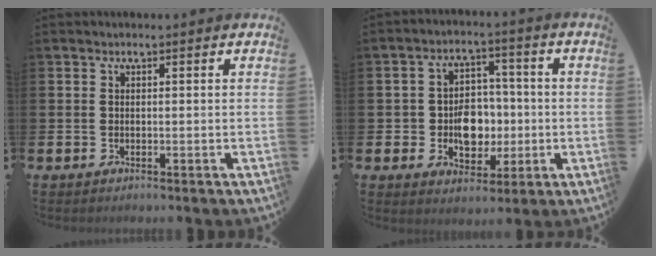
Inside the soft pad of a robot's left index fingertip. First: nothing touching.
{"total": 6.5, "force": [-1.2, 5.2, 3.7], "torque": [-0.062, 0.011, -0.027]}